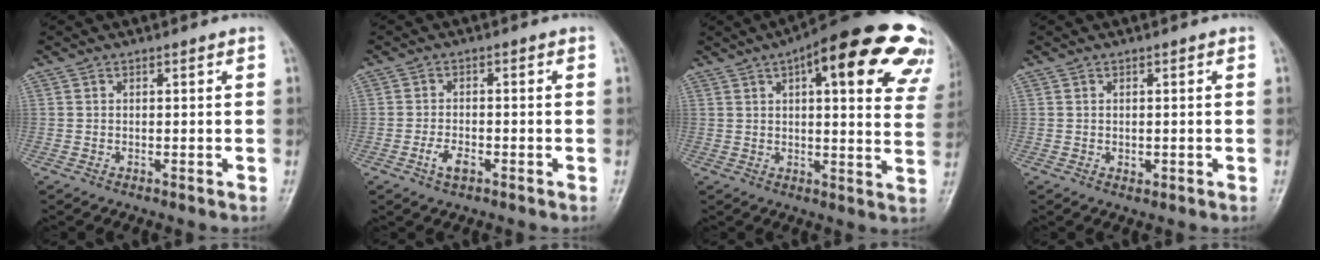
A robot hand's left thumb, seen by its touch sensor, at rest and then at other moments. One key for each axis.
{"total": 3.2, "fx": -1.7, "fy": 1.6, "fz": 2.2, "tx": -0.041, "ty": 0.009, "tz": -0.031}
{"total": 25.7, "fx": 13.6, "fy": 8.2, "fz": 20.3, "tx": -0.221, "ty": -0.004, "tz": 0.157}
{"total": 0.8, "fx": -0.1, "fy": 0.7, "fz": 0.4, "tx": -0.001, "ty": 0.000, "tz": 0.001}